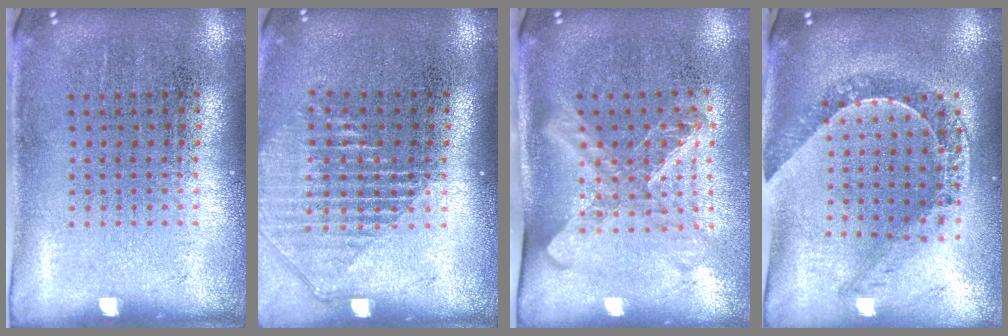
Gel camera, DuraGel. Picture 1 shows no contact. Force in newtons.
{"total": 1.3, "press": 1.2, "slide": 0.6}
{"total": 1.6, "press": 1.3, "slide": 1.0}
{"total": 0.8, "press": 0.7, "slide": 0.1}